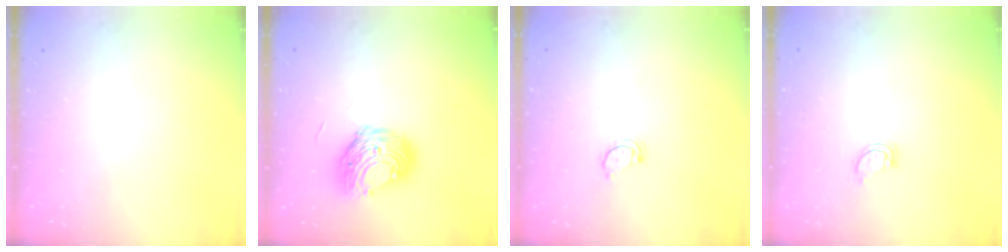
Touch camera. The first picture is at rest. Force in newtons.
{"total": 11.1, "press": 11.1, "slide": 0.9}
{"total": 3.0, "press": 3.0, "slide": 0.2}
{"total": 2.3, "press": 2.3, "slide": 0.1}